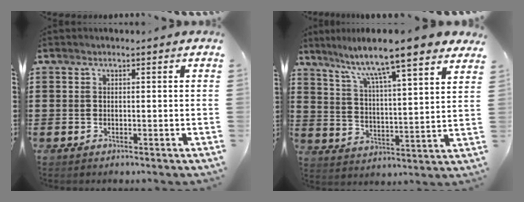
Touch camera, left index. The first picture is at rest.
{"total": 8.3, "force": [7.1, -0.5, 4.2], "torque": [-0.110, -0.049, 0.113]}